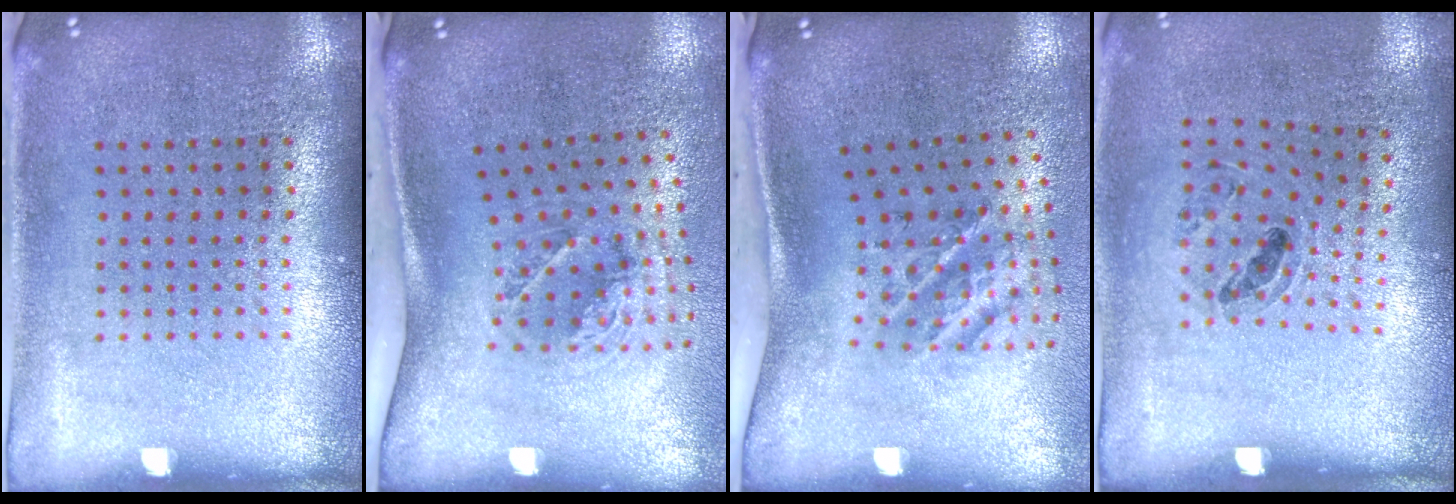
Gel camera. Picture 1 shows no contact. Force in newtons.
{"total": 1.9, "press": 1.2, "slide": 1.4}
{"total": 2.2, "press": 1.2, "slide": 1.8}
{"total": 1.0, "press": 0.9, "slide": 0.5}